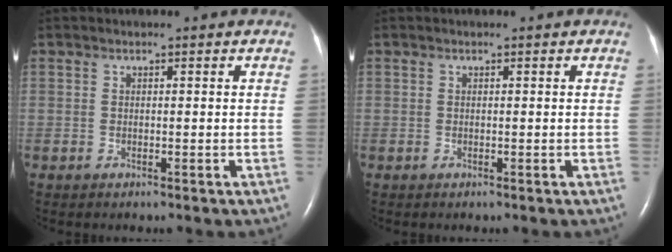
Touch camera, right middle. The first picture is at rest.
{"total": 0.0}